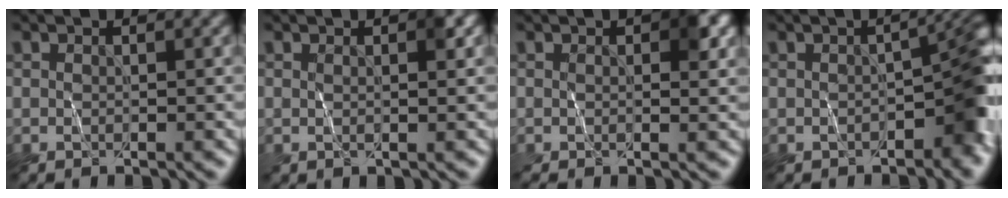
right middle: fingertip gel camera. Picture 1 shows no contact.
{"total": 1.4, "force": [0.5, 0.3, 1.3], "torque": [-0.014, 0.003, 0.008]}
{"total": 3.1, "force": [0.6, 0.9, 2.9], "torque": [-0.036, 0.004, 0.010]}
{"total": 6.5, "force": [-1.5, 2.9, 5.6], "torque": [-0.063, 0.003, -0.016]}